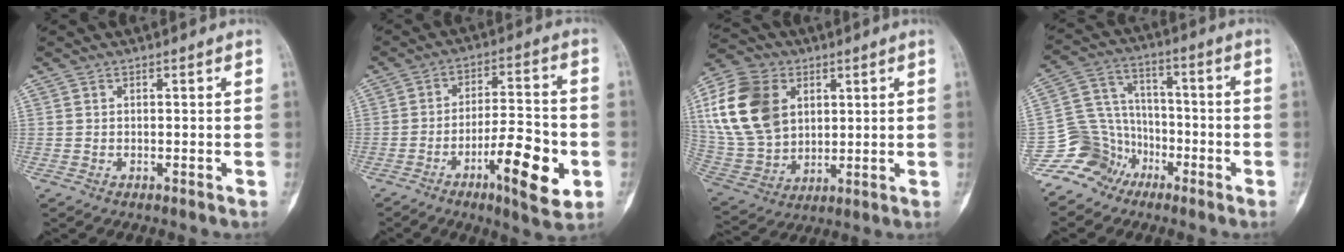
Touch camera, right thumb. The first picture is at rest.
{"total": 13.8, "force": [-5.0, 3.9, 12.3], "torque": [-0.186, 0.024, -0.077]}
{"total": 18.7, "force": [5.2, 13.5, 11.8], "torque": [-0.225, -0.004, 0.106]}
{"total": 10.4, "force": [-6.5, 8.0, 1.4], "torque": [0.005, 0.071, -0.131]}